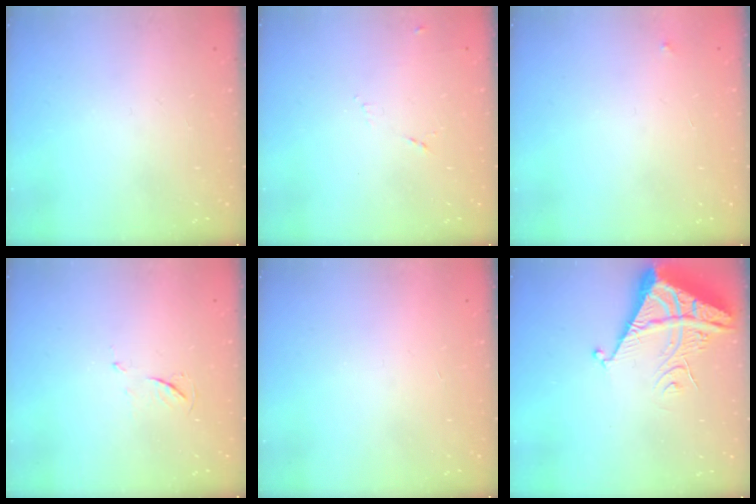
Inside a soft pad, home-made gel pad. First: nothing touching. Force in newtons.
{"total": 4.4, "press": 4.3, "slide": 1.0}
{"total": 2.5, "press": 2.4, "slide": 0.4}
{"total": 4.9, "press": 4.9, "slide": 0.7}
{"total": 1.7, "press": 1.7, "slide": 0.1}
{"total": 7.0, "press": 6.9, "slide": 0.7}